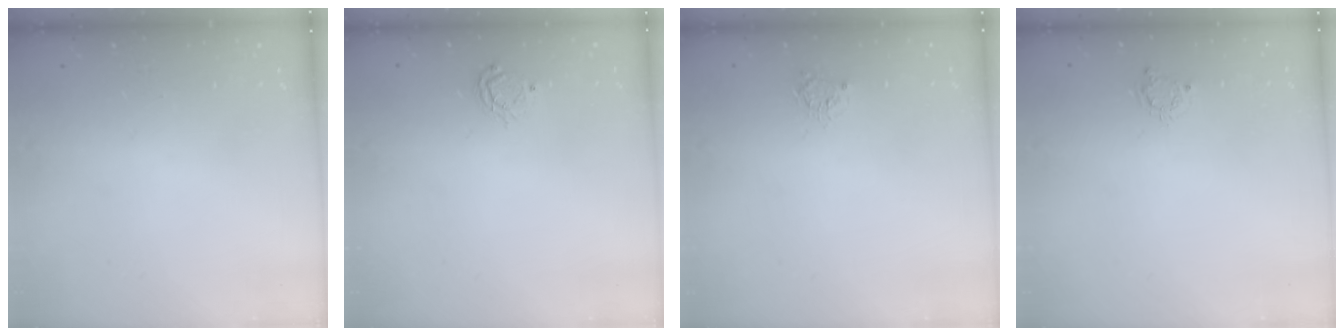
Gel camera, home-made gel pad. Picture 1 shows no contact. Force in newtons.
{"total": 5.2, "press": 5.1, "slide": 0.5}
{"total": 3.3, "press": 3.3, "slide": 0.4}
{"total": 4.3, "press": 4.2, "slide": 0.4}